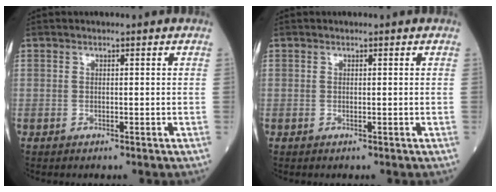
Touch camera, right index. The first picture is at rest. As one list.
[{"total": 0.0}]